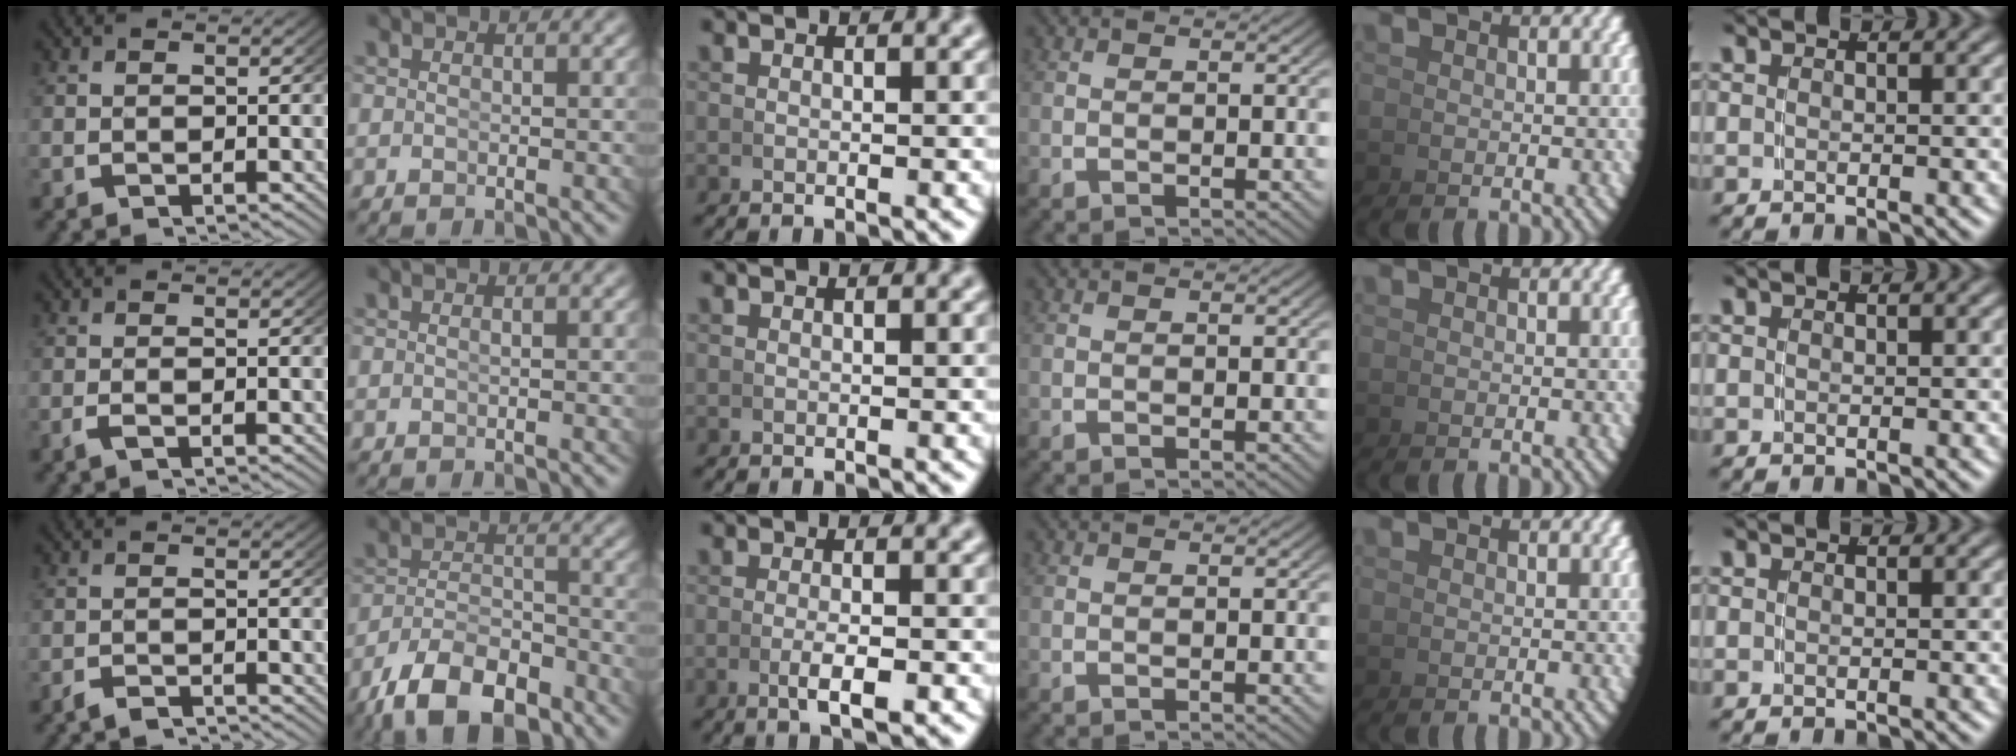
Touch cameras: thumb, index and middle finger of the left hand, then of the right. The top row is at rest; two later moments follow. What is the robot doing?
{"motion": "grasp_and_lifting", "object": "photo album"}